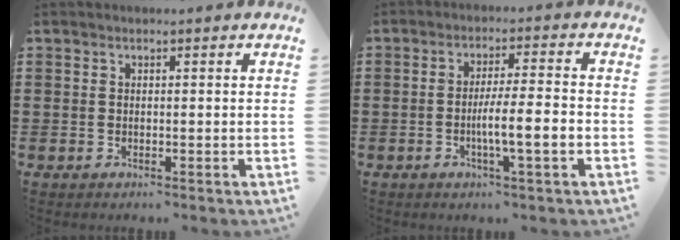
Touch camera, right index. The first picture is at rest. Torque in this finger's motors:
{"motor_torque": [1.69, -0.39, 0.73, 0.19]}